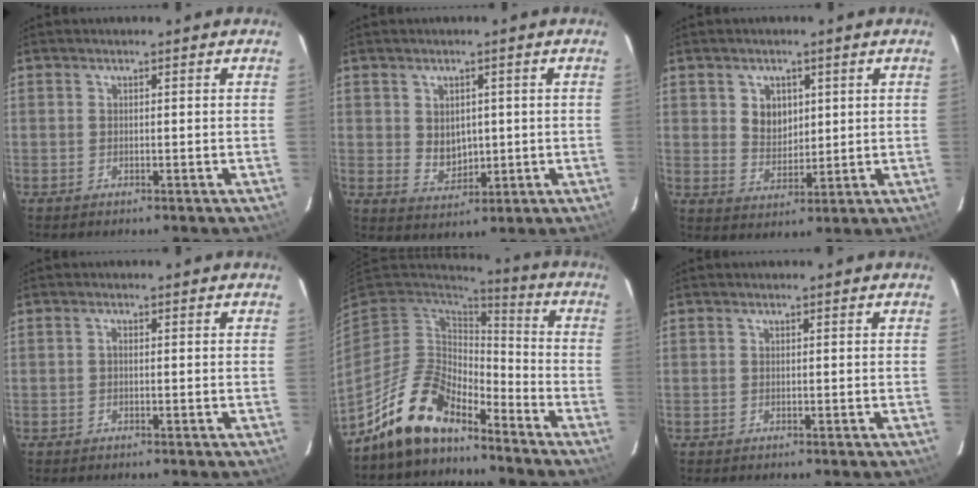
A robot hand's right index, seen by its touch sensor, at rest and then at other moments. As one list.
[{"total": 4.9, "force": [0.7, 4.1, 2.6], "torque": [-0.043, -0.002, 0.025]}, {"total": 5.4, "force": [1.7, 4.4, 2.7], "torque": [-0.043, 0.005, 0.039]}, {"total": 0.5, "force": [-0.2, 0.3, 0.4], "torque": [-0.005, 0.004, -0.005]}, {"total": 13.9, "force": [-10.9, 5.4, 6.8], "torque": [-0.143, 0.006, -0.200]}, {"total": 0.0}]